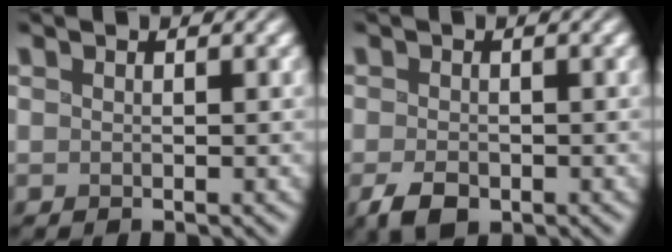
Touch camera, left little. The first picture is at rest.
{"total": 2.7, "force": [-1.4, 1.7, 1.6], "torque": [-0.031, -0.005, -0.028]}